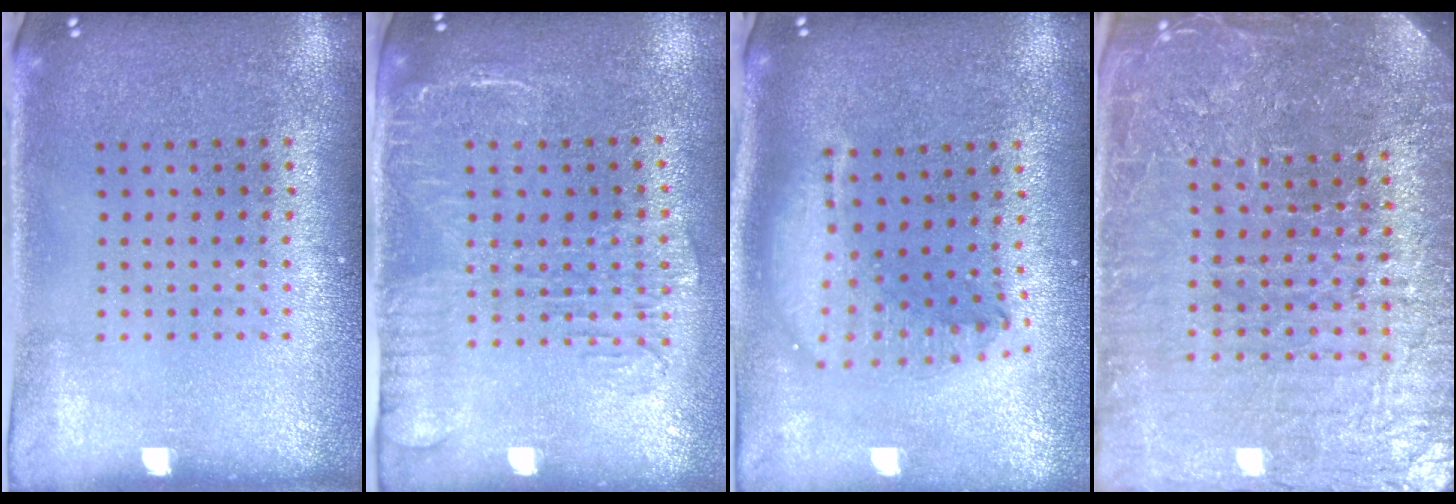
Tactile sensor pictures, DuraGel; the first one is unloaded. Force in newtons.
{"total": 1.8, "press": 1.5, "slide": 0.9}
{"total": 2.1, "press": 1.7, "slide": 1.3}
{"total": 5.9, "press": 5.3, "slide": 2.6}